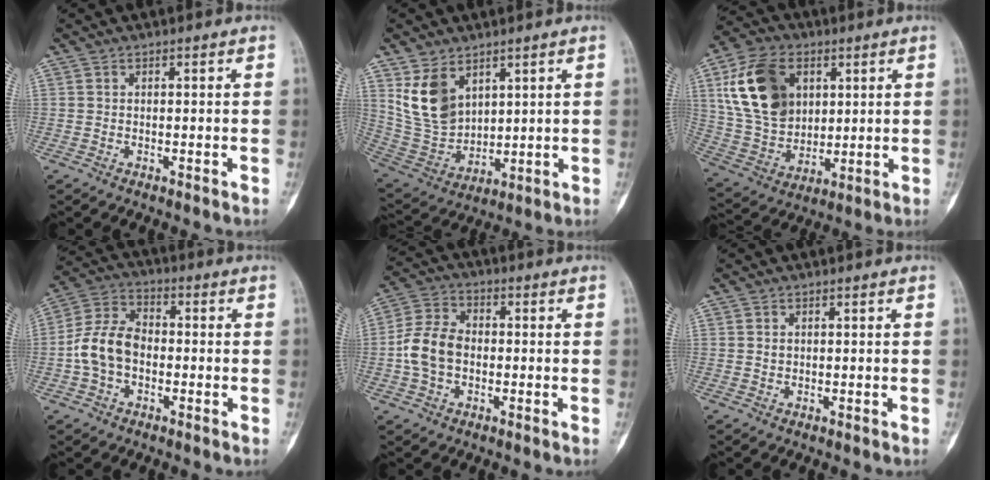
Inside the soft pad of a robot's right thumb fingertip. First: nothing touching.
{"total": 11.6, "force": [5.6, 7.7, 6.6], "torque": [-0.104, -0.026, 0.134]}
{"total": 17.8, "force": [5.7, 12.5, 11.3], "torque": [-0.192, -0.009, 0.115]}
{"total": 10.1, "force": [-1.7, 7.0, 7.0], "torque": [-0.130, 0.034, -0.043]}
{"total": 9.2, "force": [-1.1, 6.6, 6.3], "torque": [-0.118, 0.025, -0.030]}
{"total": 0.8, "force": [0.2, 0.6, 0.4], "torque": [-0.003, 0.001, 0.005]}